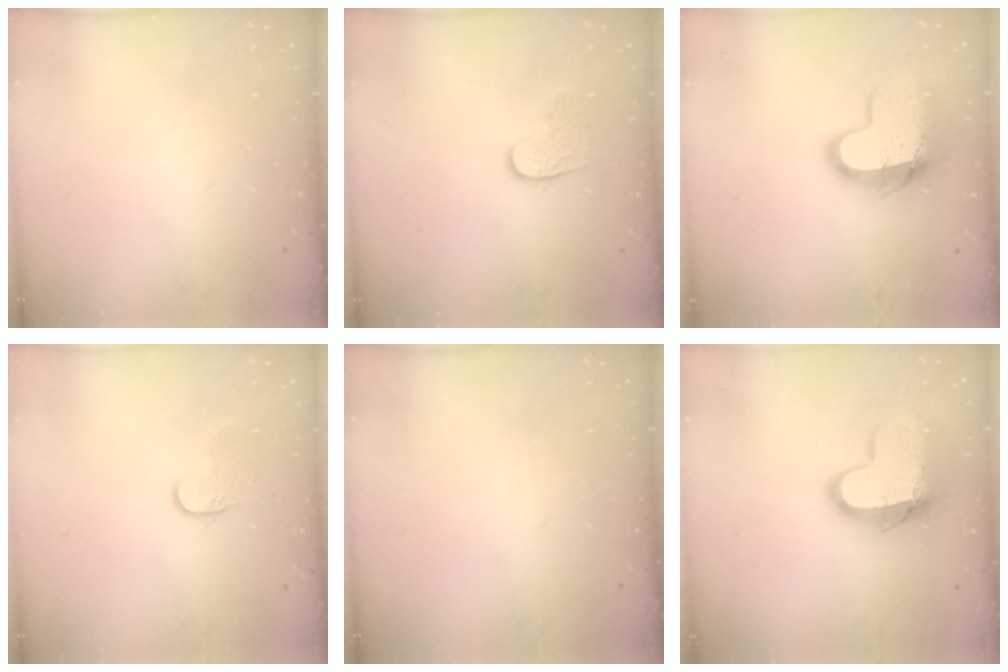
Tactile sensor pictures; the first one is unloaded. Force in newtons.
{"total": 4.7, "press": 4.7, "slide": 0.2}
{"total": 13.7, "press": 13.6, "slide": 1.3}
{"total": 5.6, "press": 5.6, "slide": 0.5}
{"total": 0.0}
{"total": 14.2, "press": 14.1, "slide": 1.1}